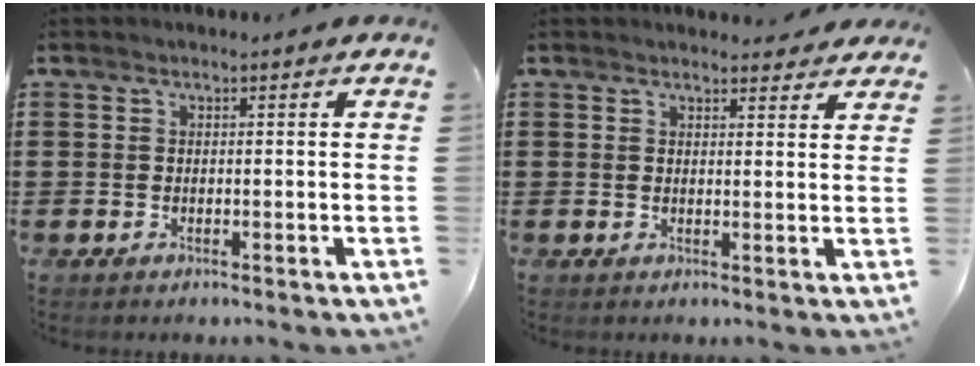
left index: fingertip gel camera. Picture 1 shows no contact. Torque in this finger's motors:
{"motor_torque": [2.14, 0.00, 0.27, 0.01]}